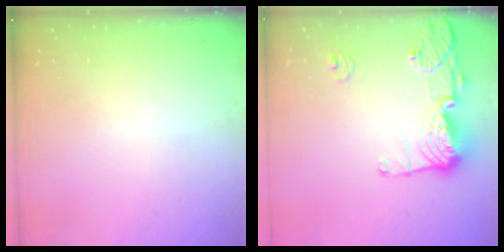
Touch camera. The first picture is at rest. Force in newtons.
{"total": 15.9, "press": 15.9, "slide": 1.5}